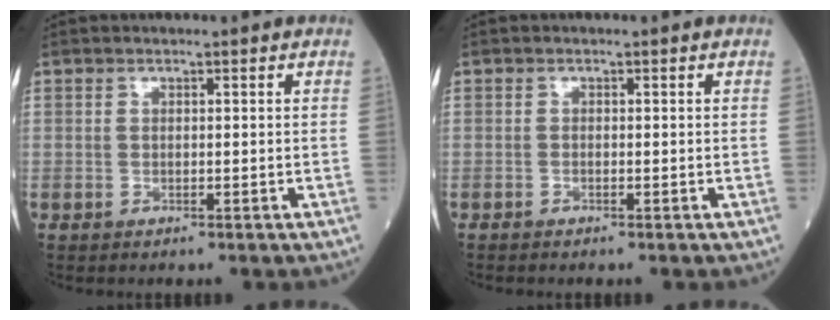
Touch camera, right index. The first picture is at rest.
{"total": 0.6, "force": [-0.6, 0.1, 0.0], "torque": [-0.004, -0.001, -0.011]}